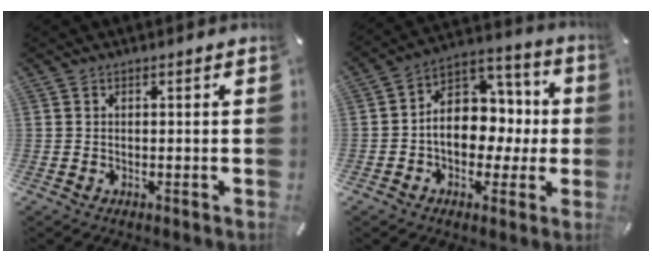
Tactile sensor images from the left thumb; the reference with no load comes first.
{"total": 11.9, "force": [-1.6, 9.9, 6.5], "torque": [-0.096, 0.000, -0.026]}